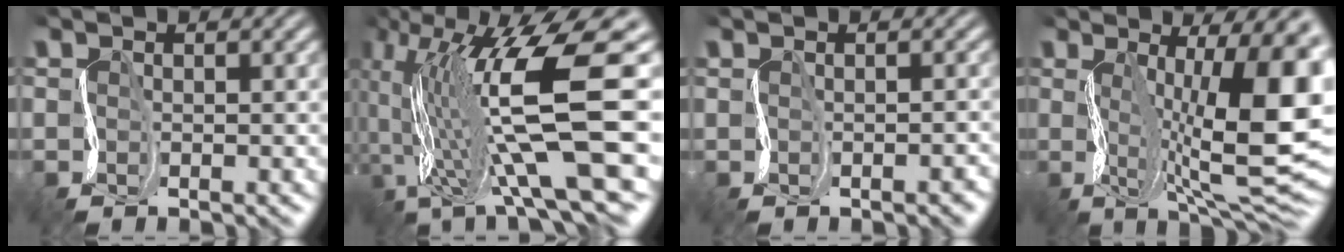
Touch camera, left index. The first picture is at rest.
{"total": 13.6, "force": [-0.3, 3.9, 13.0], "torque": [-0.247, 0.029, 0.000]}
{"total": 1.8, "force": [-0.6, 0.8, 1.4], "torque": [-0.003, 0.005, 0.001]}
{"total": 14.3, "force": [1.0, 4.4, 13.6], "torque": [-0.183, 0.011, 0.025]}